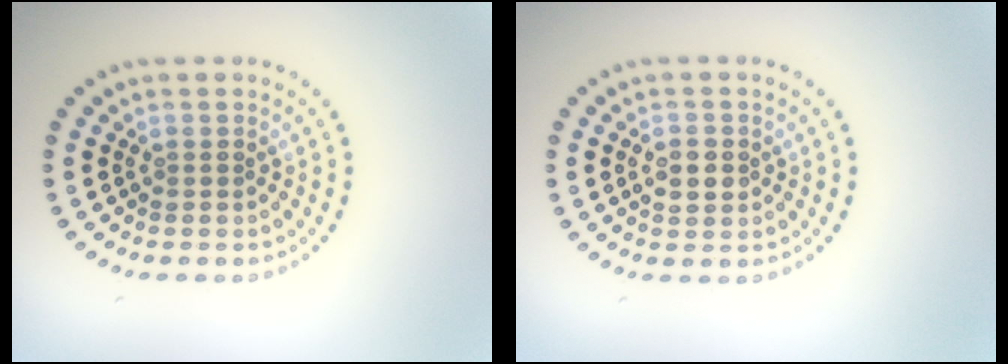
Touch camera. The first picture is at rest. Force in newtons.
{"total": 1.8, "press": 1.8, "slide": 0.2}